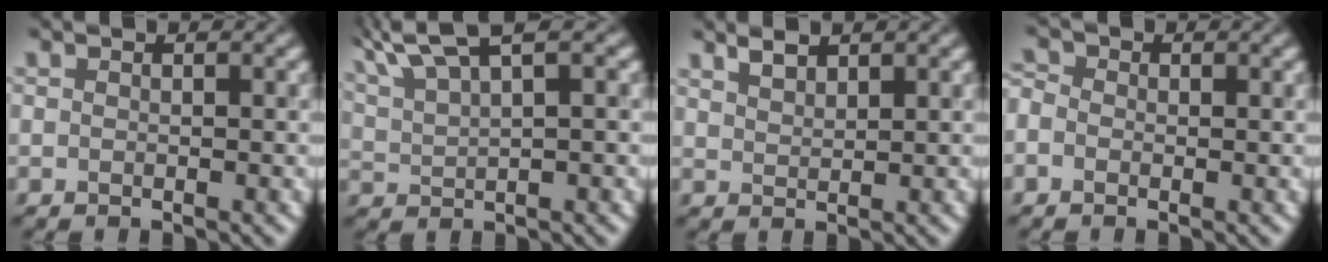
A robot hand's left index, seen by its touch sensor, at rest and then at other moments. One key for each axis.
{"total": 4.7, "fx": 3.7, "fy": 0.5, "fz": 2.8, "tx": -0.062, "ty": 0.022, "tz": 0.074}
{"total": 1.5, "fx": 1.5, "fy": 0.1, "fz": 0.3, "tx": -0.007, "ty": 0.002, "tz": 0.031}
{"total": 1.7, "fx": 0.1, "fy": 1.4, "fz": 1.0, "tx": -0.022, "ty": 0.010, "tz": -0.017}